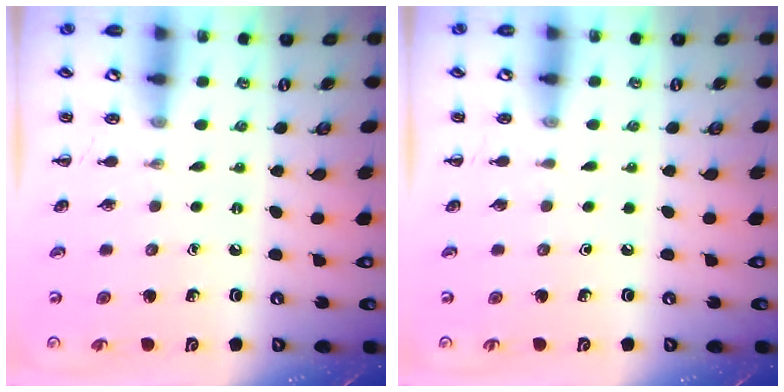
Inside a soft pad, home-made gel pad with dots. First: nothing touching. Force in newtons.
{"total": 0.0}